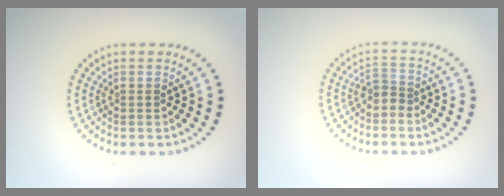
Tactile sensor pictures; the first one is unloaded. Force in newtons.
{"total": 1.7, "press": 1.2, "slide": 1.2}